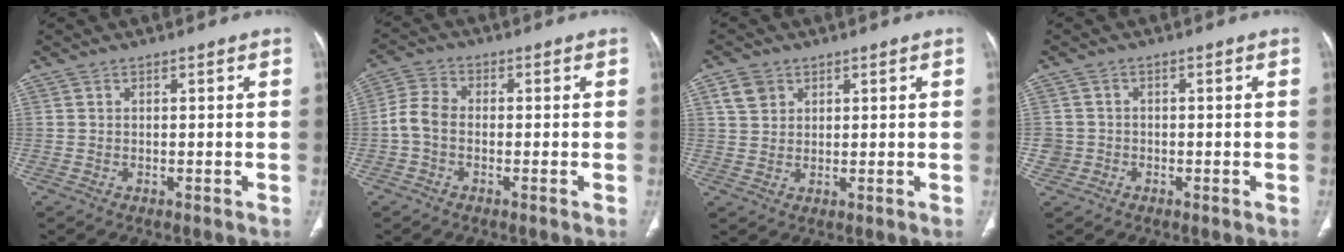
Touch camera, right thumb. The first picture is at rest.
{"total": 4.8, "force": [-1.0, 3.4, 3.3], "torque": [-0.062, 0.016, -0.032]}
{"total": 4.2, "force": [2.0, 3.2, 1.7], "torque": [-0.022, -0.004, 0.043]}
{"total": 2.5, "force": [-0.8, 2.3, -0.1], "torque": [0.017, 0.012, -0.019]}